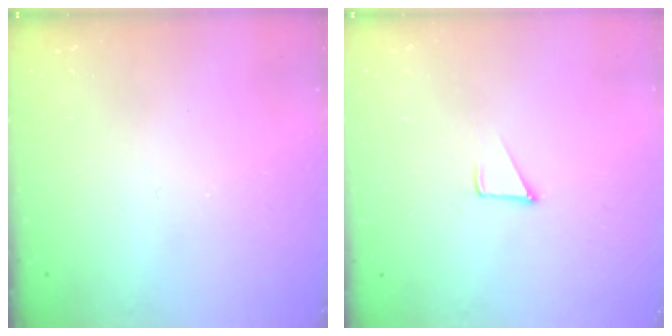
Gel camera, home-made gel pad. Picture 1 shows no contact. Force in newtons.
{"total": 2.8, "press": 2.8, "slide": 0.2}